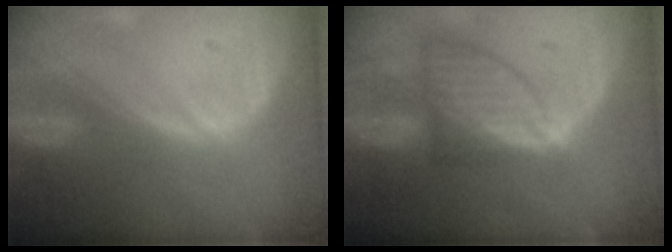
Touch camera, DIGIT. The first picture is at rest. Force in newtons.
{"total": 7.6, "press": 6.7, "slide": 3.5}